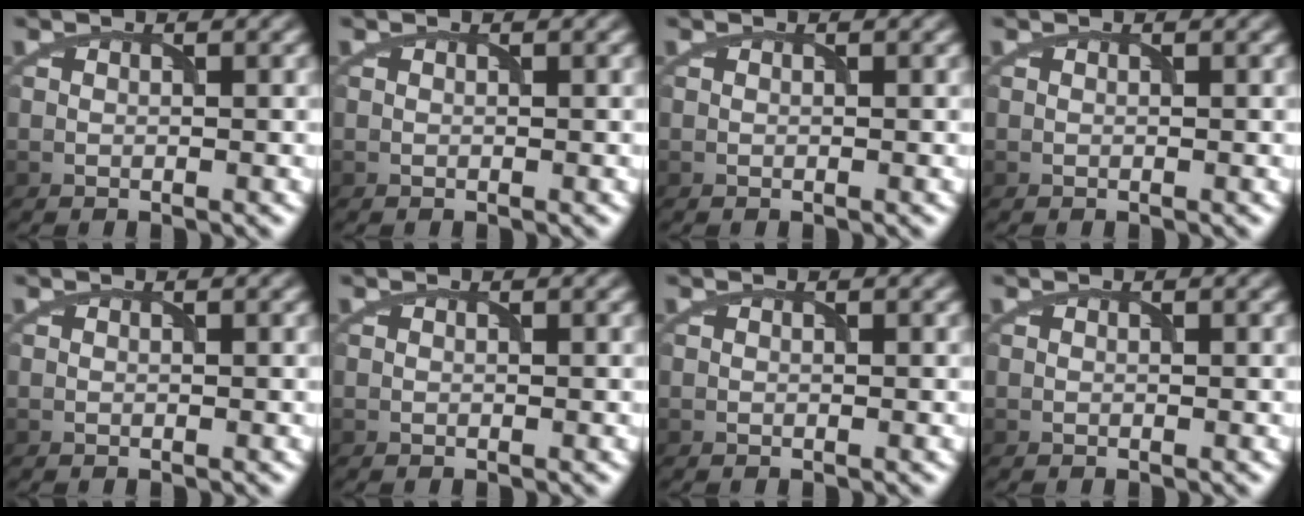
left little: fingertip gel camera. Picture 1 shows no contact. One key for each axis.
{"total": 0.0}
{"total": 0.0}
{"total": 0.0}
{"total": 0.0}
{"total": 0.0}
{"total": 0.0}
{"total": 0.0}